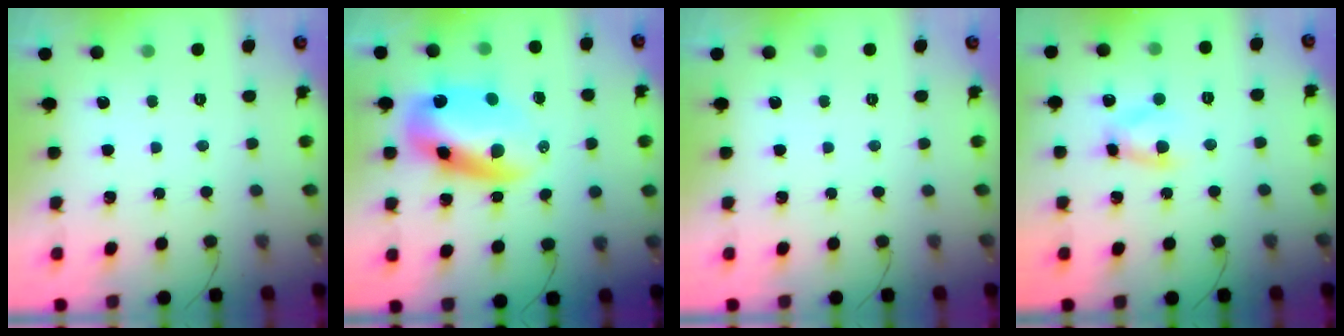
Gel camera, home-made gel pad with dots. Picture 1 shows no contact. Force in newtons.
{"total": 12.0, "press": 11.6, "slide": 3.0}
{"total": 0.0}
{"total": 4.6, "press": 4.5, "slide": 0.6}